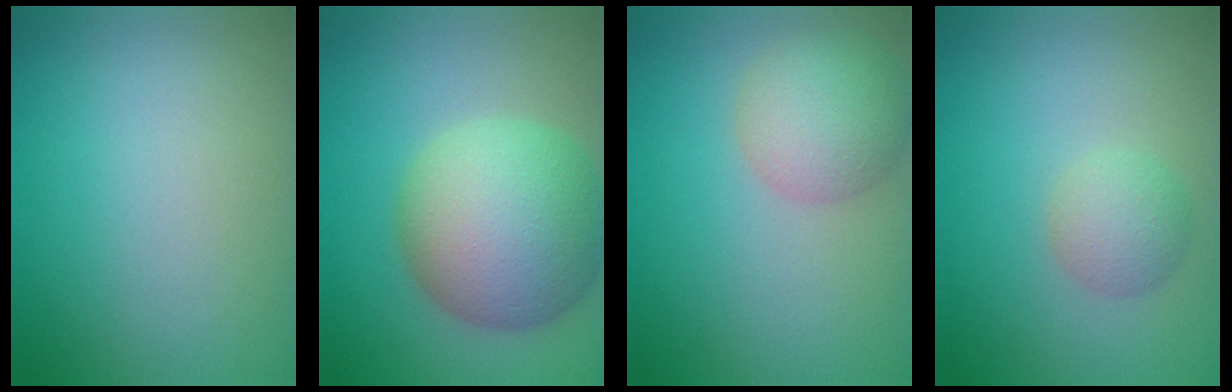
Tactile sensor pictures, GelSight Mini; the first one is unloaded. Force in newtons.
{"total": 10.1, "press": 10.1, "slide": 0.4}
{"total": 4.8, "press": 4.8, "slide": 0.2}
{"total": 2.3, "press": 2.3, "slide": 0.1}